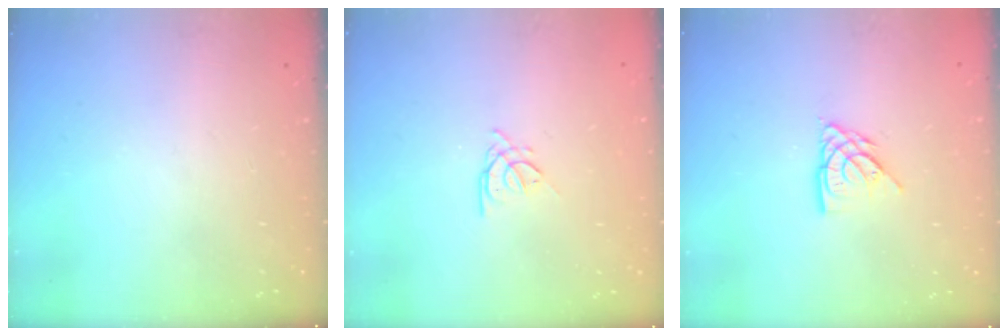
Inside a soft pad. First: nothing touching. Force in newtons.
{"total": 1.9, "press": 1.9, "slide": 0.4}
{"total": 7.6, "press": 7.6, "slide": 0.5}